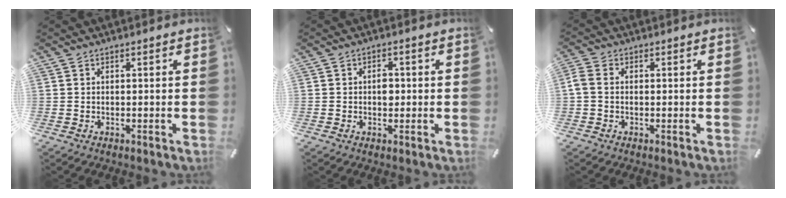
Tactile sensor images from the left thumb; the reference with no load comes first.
{"total": 3.0, "force": [-0.1, 2.1, 2.1], "torque": [-0.018, -0.005, -0.009]}
{"total": 2.6, "force": [-0.4, 1.9, 1.7], "torque": [-0.039, 0.004, -0.009]}